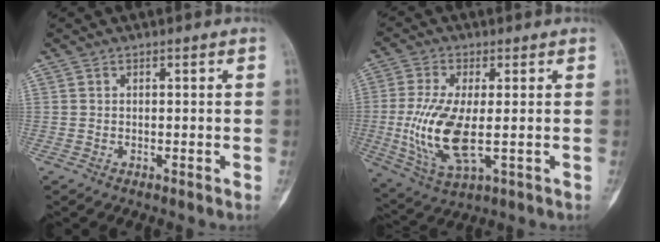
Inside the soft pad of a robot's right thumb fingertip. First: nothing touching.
{"total": 13.1, "force": [-1.4, 5.7, 11.7], "torque": [-0.247, -0.013, -0.018]}